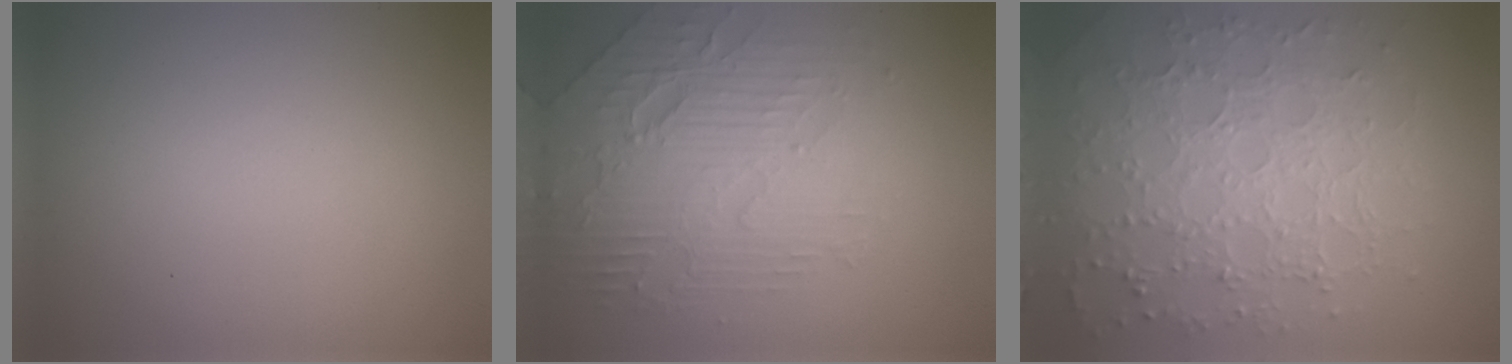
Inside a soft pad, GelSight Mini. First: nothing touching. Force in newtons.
{"total": 5.6, "press": 4.4, "slide": 3.4}
{"total": 7.7, "press": 5.6, "slide": 5.4}